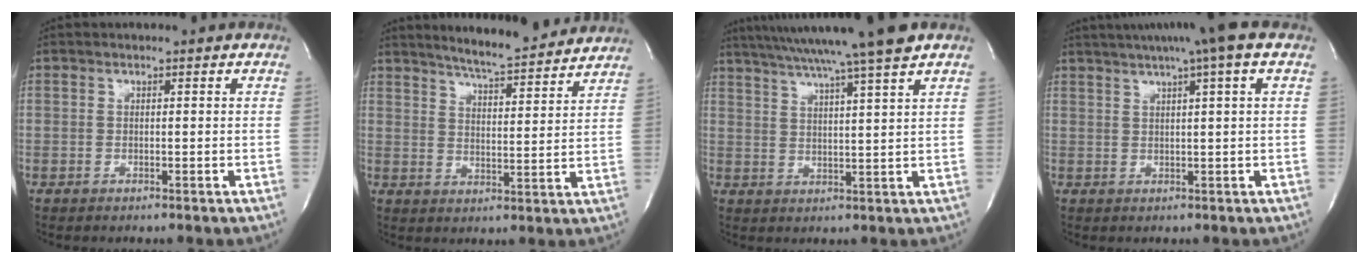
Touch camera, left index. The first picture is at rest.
{"total": 12.5, "force": [11.6, 0.6, 4.5], "torque": [-0.073, -0.004, 0.158]}
{"total": 15.4, "force": [12.7, -1.7, 8.6], "torque": [-0.150, 0.003, 0.181]}
{"total": 9.2, "force": [6.2, -0.7, 6.8], "torque": [-0.113, 0.024, 0.080]}